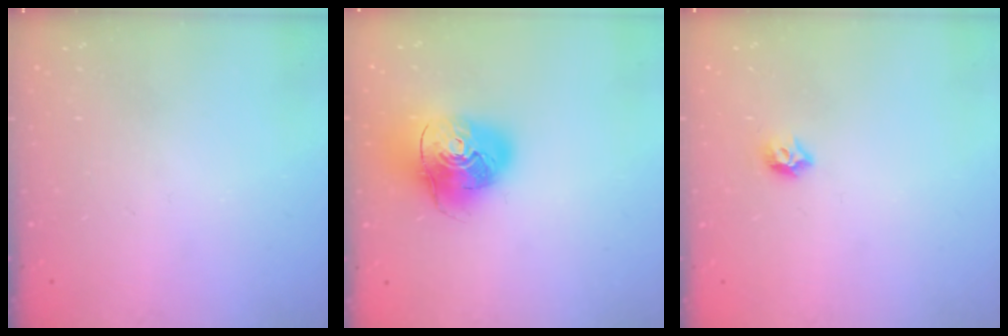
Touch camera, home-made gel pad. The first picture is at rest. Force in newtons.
{"total": 13.7, "press": 13.6, "slide": 1.7}
{"total": 5.5, "press": 5.4, "slide": 0.9}